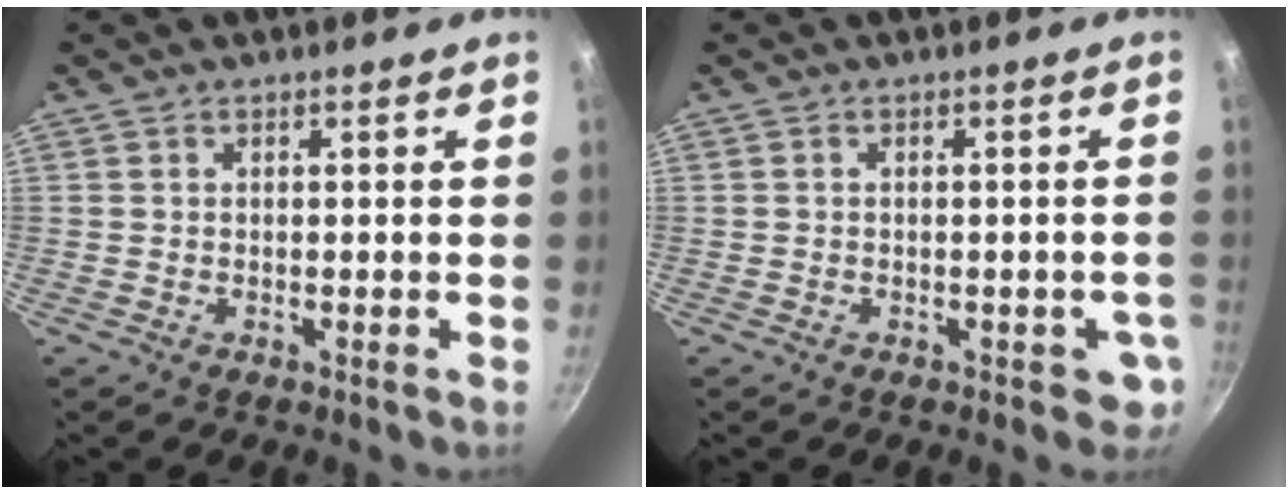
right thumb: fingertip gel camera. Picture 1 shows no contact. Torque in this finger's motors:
{"motor_torque": [0.30, 0.55, -0.16, 0.06, 0.05]}